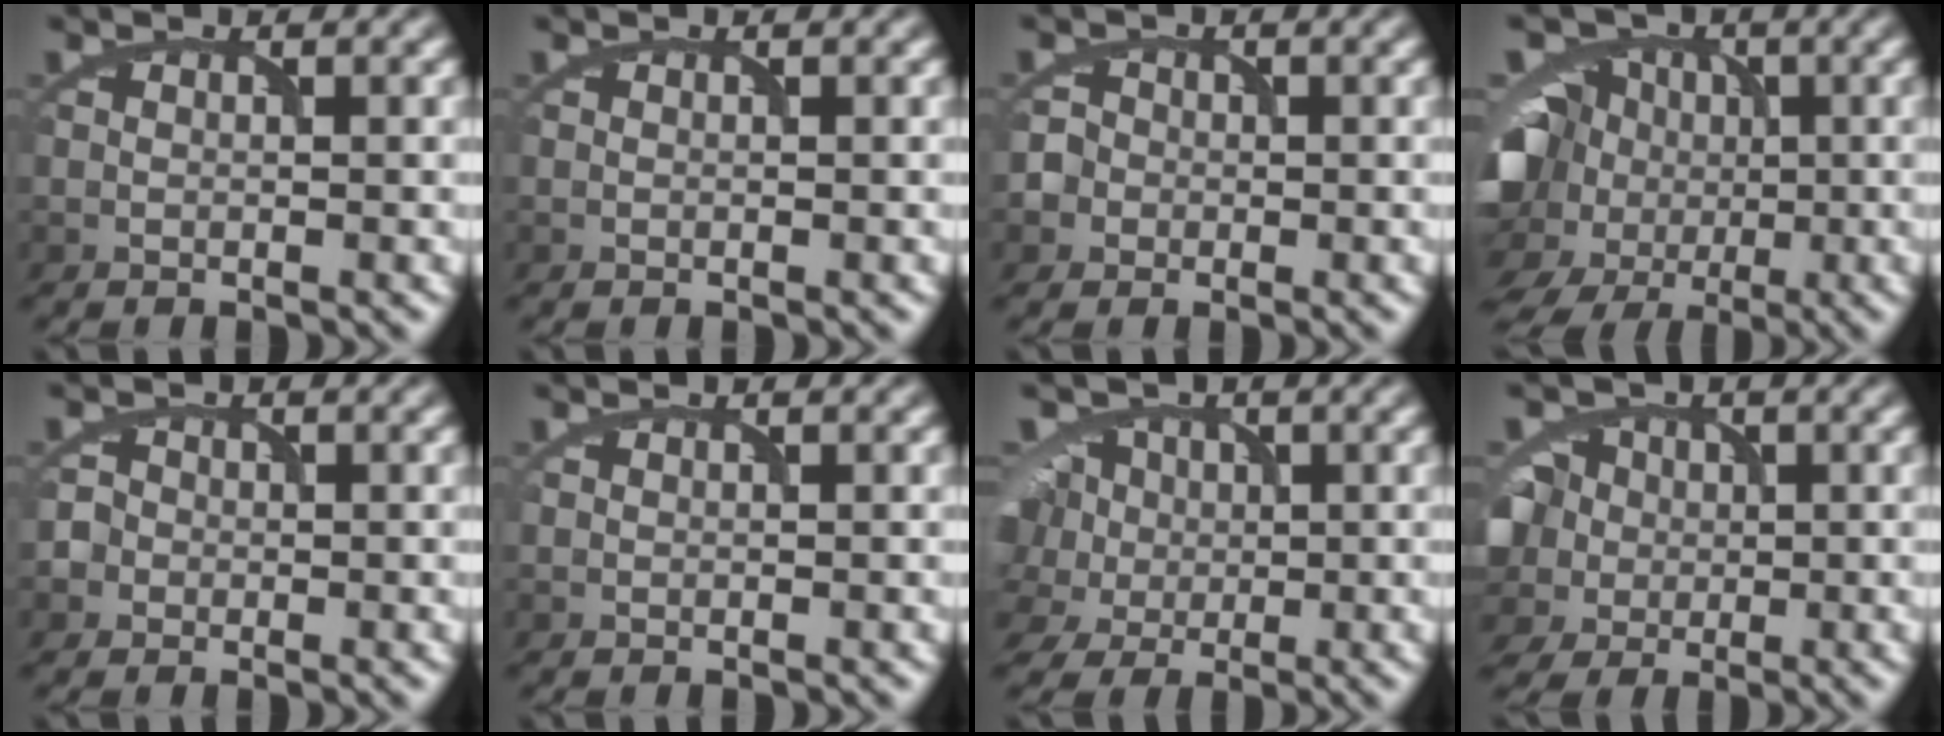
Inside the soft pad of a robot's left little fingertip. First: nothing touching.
{"total": 0.0}
{"total": 2.8, "force": [-1.1, 2.5, 0.2], "torque": [0.009, 0.008, -0.025]}
{"total": 9.9, "force": [-2.5, 8.5, 4.4], "torque": [-0.087, -0.003, -0.038]}
{"total": 2.1, "force": [-0.8, 2.0, 0.1], "torque": [0.008, 0.010, -0.016]}
{"total": 0.0}
{"total": 8.0, "force": [-0.2, 6.9, 4.1], "torque": [-0.085, 0.023, -0.031]}
{"total": 8.1, "force": [-0.8, 7.3, 3.4], "torque": [-0.083, 0.010, -0.044]}